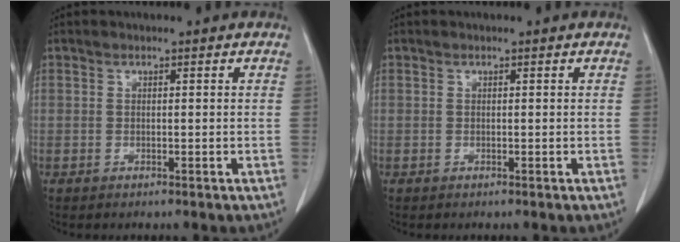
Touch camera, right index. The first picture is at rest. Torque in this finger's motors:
{"motor_torque": [0.00, 0.00, 0.00, 0.00]}